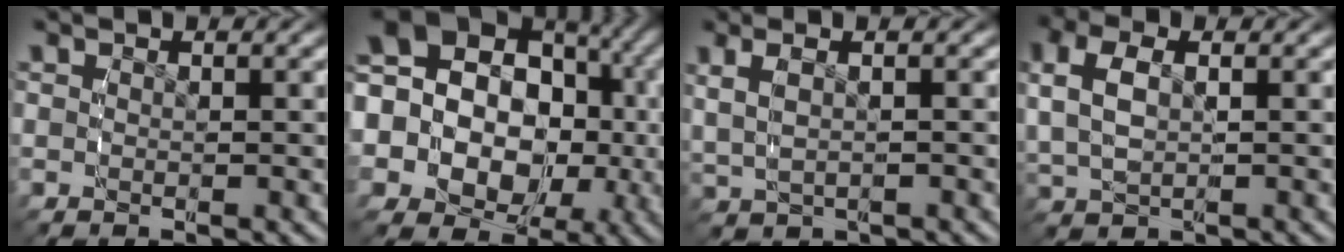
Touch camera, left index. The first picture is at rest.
{"total": 17.9, "force": [0.0, 15.4, 9.3], "torque": [-0.224, -0.050, -0.006]}
{"total": 3.3, "force": [0.7, 2.0, 2.5], "torque": [-0.055, 0.006, 0.019]}
{"total": 4.6, "force": [1.0, 3.1, 3.3], "torque": [-0.079, -0.001, 0.025]}